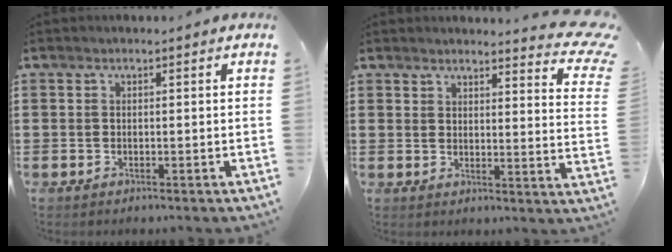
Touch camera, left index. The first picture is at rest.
{"total": 5.1, "force": [4.6, 0.8, 2.0], "torque": [-0.033, -0.019, 0.080]}